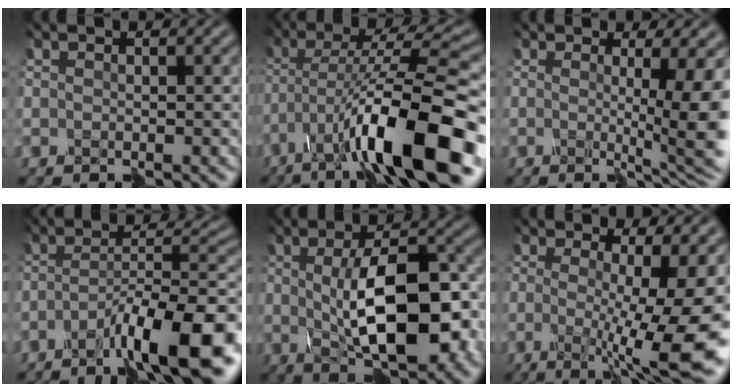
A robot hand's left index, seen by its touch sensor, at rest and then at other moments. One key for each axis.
{"total": 13.0, "fx": -6.5, "fy": 2.4, "fz": 10.9, "tx": -0.187, "ty": 0.011, "tz": -0.098}
{"total": 7.5, "fx": -0.3, "fy": 1.3, "fz": 7.3, "tx": -0.088, "ty": -0.008, "tz": -0.002}
{"total": 10.0, "fx": -5.8, "fy": 1.7, "fz": 7.9, "tx": -0.121, "ty": 0.007, "tz": -0.095}
{"total": 9.9, "fx": -0.7, "fy": 3.7, "fz": 9.2, "tx": -0.145, "ty": 0.000, "tz": -0.007}
{"total": 10.5, "fx": -1.3, "fy": 2.1, "fz": 10.2, "tx": -0.143, "ty": -0.015, "tz": -0.019}